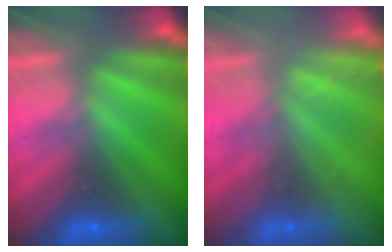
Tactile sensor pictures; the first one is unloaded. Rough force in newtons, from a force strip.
{"total": 2.1}